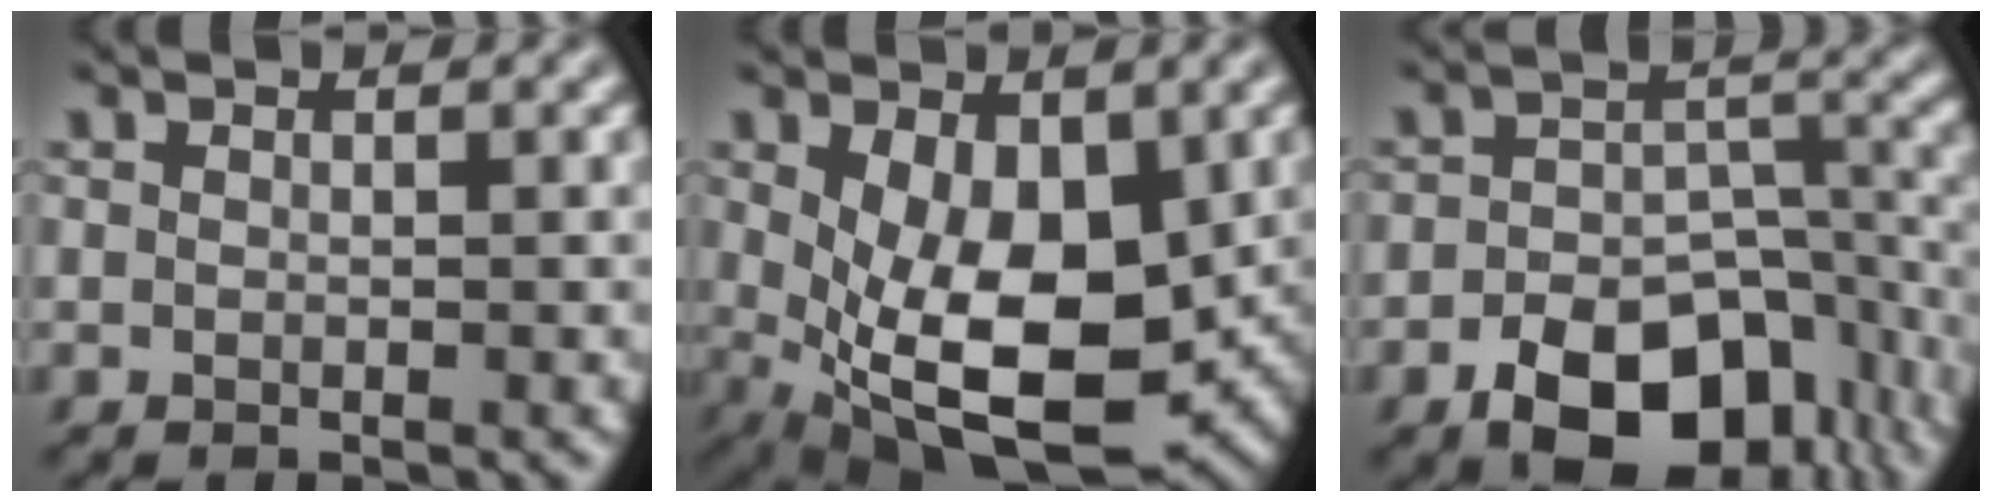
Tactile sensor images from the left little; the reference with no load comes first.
{"total": 9.5, "force": [-0.6, 5.1, 8.0], "torque": [-0.147, -0.023, 0.005]}
{"total": 10.9, "force": [-6.0, 6.4, 6.6], "torque": [-0.101, -0.015, -0.091]}